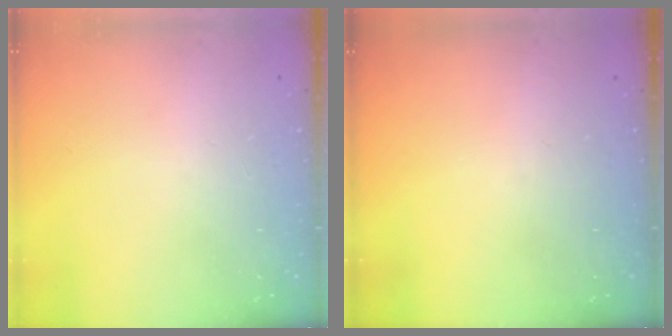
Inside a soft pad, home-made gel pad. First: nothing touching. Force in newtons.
{"total": 0.0}